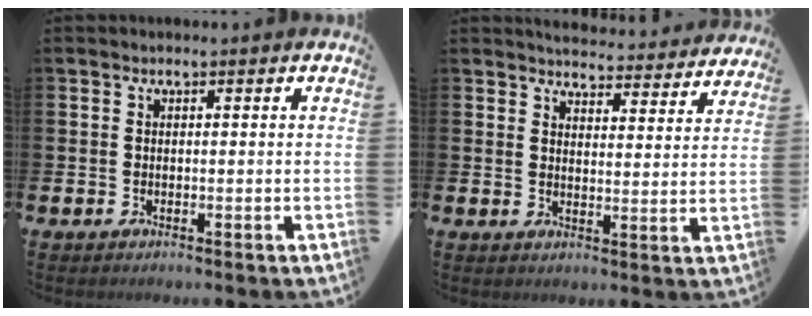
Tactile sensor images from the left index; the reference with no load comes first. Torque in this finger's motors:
{"motor_torque": [0.73, -1.40, -0.02, -0.01]}